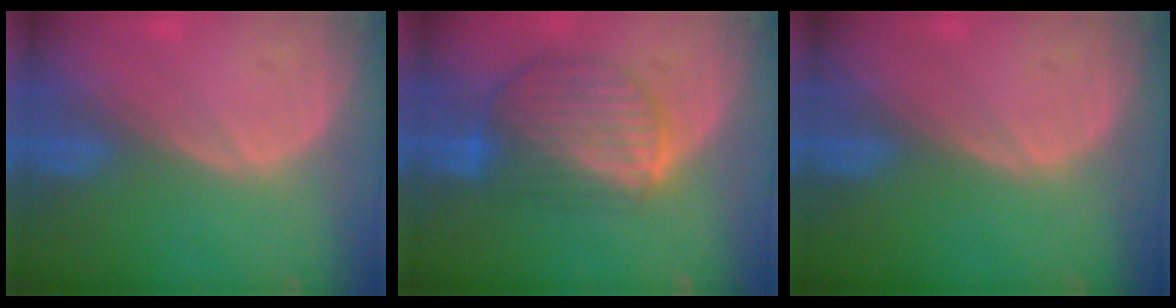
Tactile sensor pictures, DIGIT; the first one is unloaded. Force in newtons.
{"total": 8.7, "press": 7.7, "slide": 4.1}
{"total": 0.0}